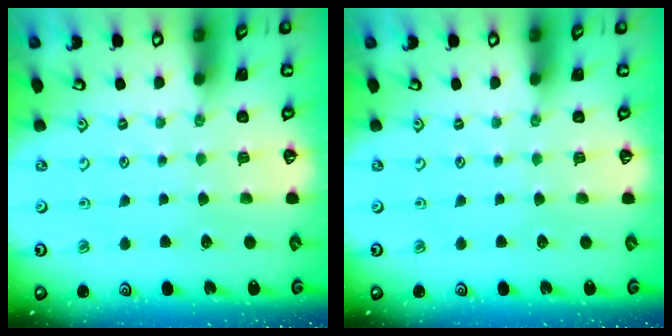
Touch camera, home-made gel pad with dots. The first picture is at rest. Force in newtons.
{"total": 0.0}